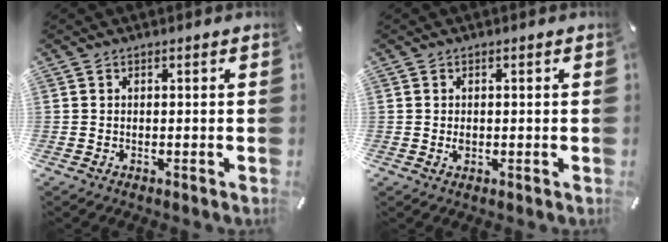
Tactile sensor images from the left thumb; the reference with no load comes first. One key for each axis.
{"total": 1.1, "fx": -0.1, "fy": 0.8, "fz": 0.8, "tx": -0.016, "ty": 0.003, "tz": -0.002}